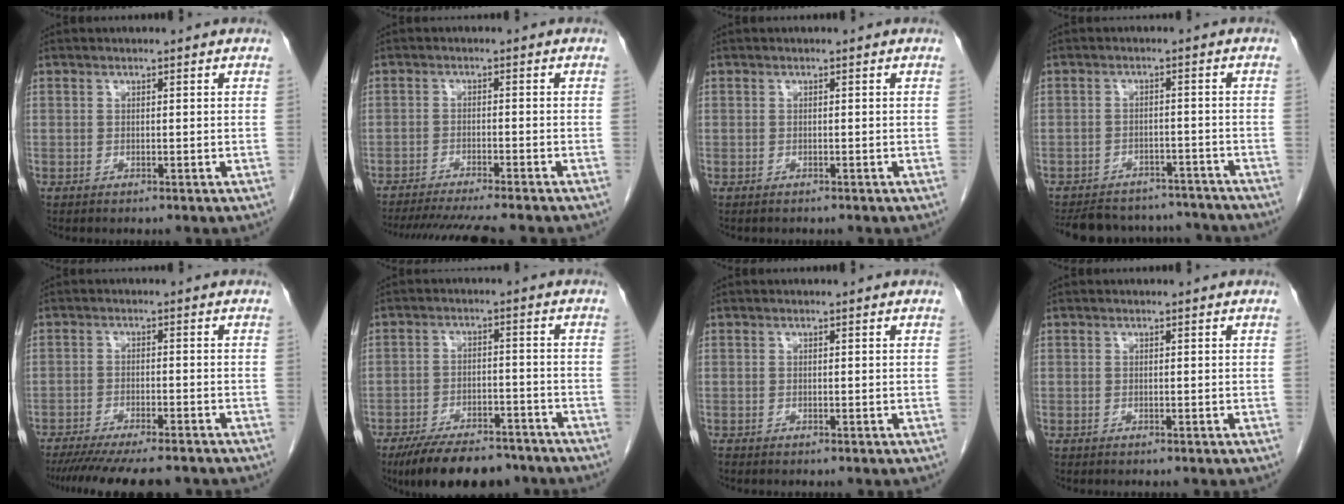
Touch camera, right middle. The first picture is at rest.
{"total": 13.0, "force": [-11.5, 0.3, 6.0], "torque": [-0.083, -0.025, -0.164]}
{"total": 0.6, "force": [-0.5, 0.3, 0.0], "torque": [-0.010, 0.002, -0.009]}
{"total": 14.8, "force": [-13.6, 4.8, 3.6], "torque": [-0.077, 0.008, -0.175]}
{"total": 13.9, "force": [-12.0, 1.9, 6.8], "torque": [-0.109, -0.032, -0.172]}
{"total": 13.0, "force": [-10.6, 4.6, 5.9], "torque": [-0.081, 0.000, -0.161]}
{"total": 0.0}
{"total": 0.0}